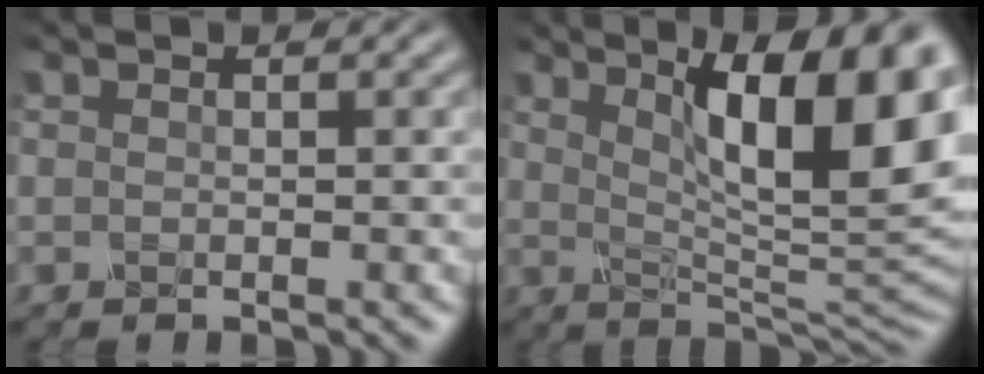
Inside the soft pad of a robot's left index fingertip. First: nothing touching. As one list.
[{"total": 13.3, "force": [4.4, 3.9, 11.9], "torque": [-0.151, -0.008, 0.072]}]